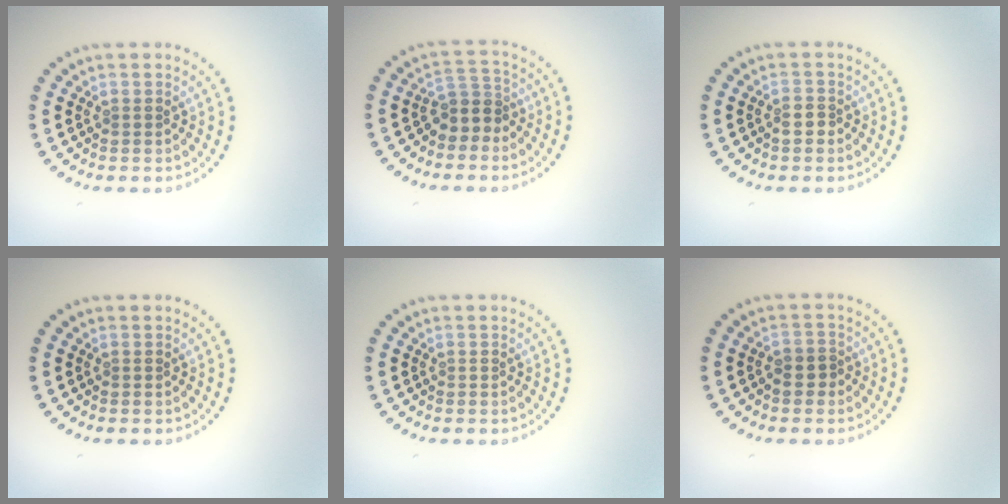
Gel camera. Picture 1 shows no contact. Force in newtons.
{"total": 2.8, "press": 2.2, "slide": 1.8}
{"total": 1.4, "press": 1.2, "slide": 0.7}
{"total": 0.0}
{"total": 0.0}
{"total": 1.4, "press": 1.2, "slide": 0.6}